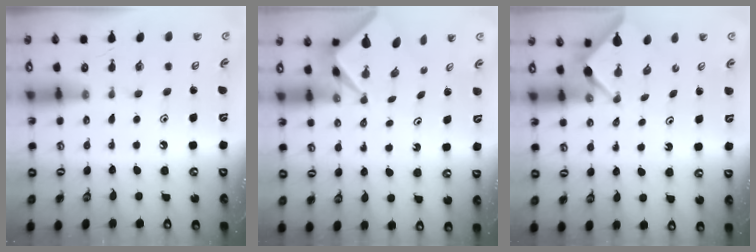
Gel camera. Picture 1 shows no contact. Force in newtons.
{"total": 2.2, "press": 2.1, "slide": 0.2}
{"total": 3.1, "press": 3.1, "slide": 0.4}